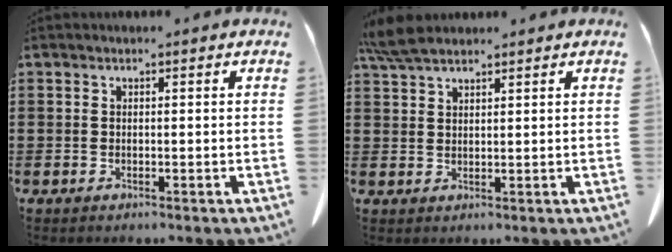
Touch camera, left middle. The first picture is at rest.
{"total": 4.5, "force": [3.6, 1.1, 2.4], "torque": [-0.065, -0.002, 0.066]}